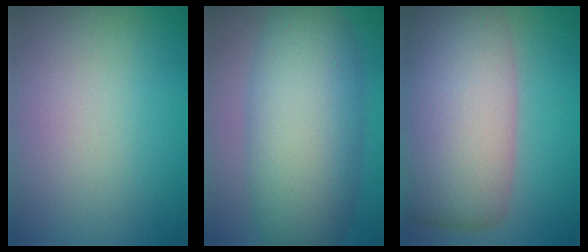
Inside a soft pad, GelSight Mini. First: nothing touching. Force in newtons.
{"total": 9.8, "press": 9.8, "slide": 0.1}
{"total": 11.0, "press": 11.0, "slide": 0.5}